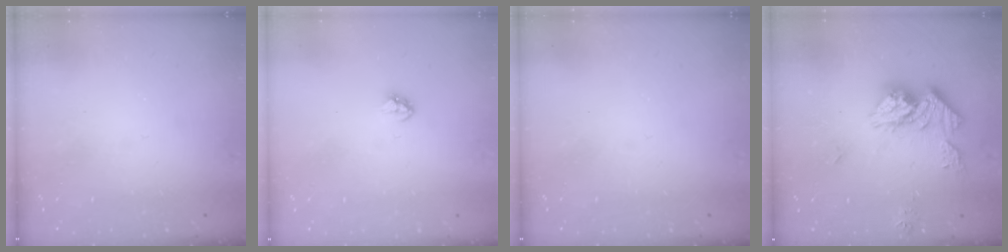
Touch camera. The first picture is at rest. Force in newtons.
{"total": 2.9, "press": 2.9, "slide": 0.2}
{"total": 0.0}
{"total": 14.8, "press": 14.7, "slide": 1.6}